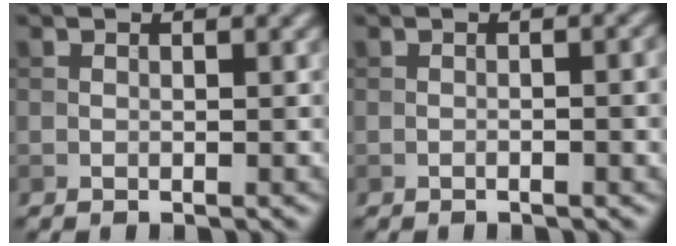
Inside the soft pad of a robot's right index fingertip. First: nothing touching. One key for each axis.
{"total": 2.4, "fx": -0.8, "fy": 0.7, "fz": 2.1, "tx": -0.023, "ty": 0.002, "tz": -0.011}